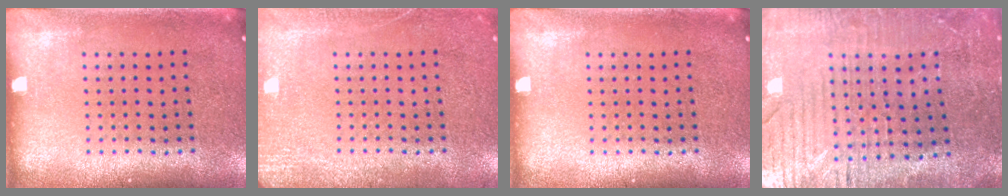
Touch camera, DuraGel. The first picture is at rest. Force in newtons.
{"total": 2.5, "press": 2.4, "slide": 0.3}
{"total": 0.0}
{"total": 3.2, "press": 3.1, "slide": 0.6}